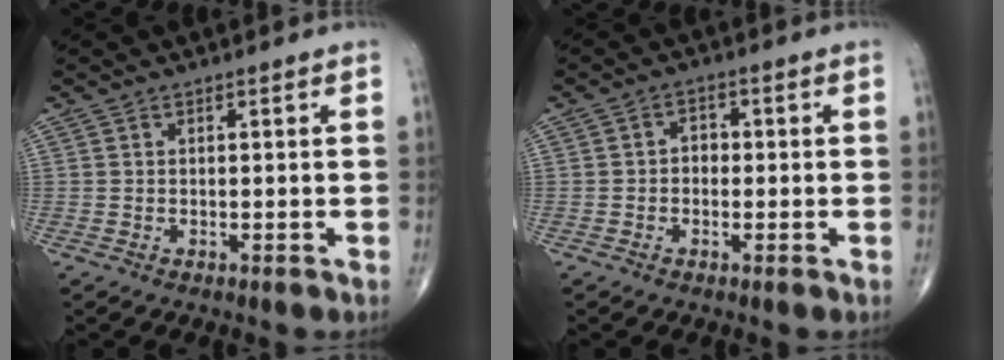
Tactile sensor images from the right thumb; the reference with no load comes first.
{"total": 2.6, "force": [-0.3, 2.1, 1.5], "torque": [-0.006, 0.015, -0.012]}